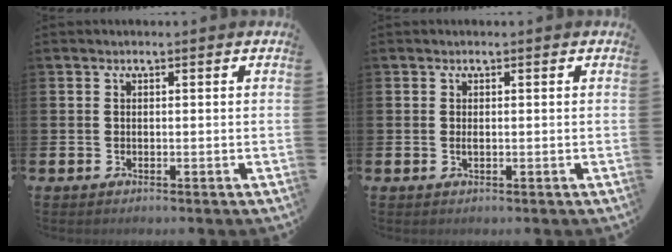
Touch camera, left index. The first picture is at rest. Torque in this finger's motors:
{"motor_torque": [0.23, 0.11, 0.00, 0.00]}